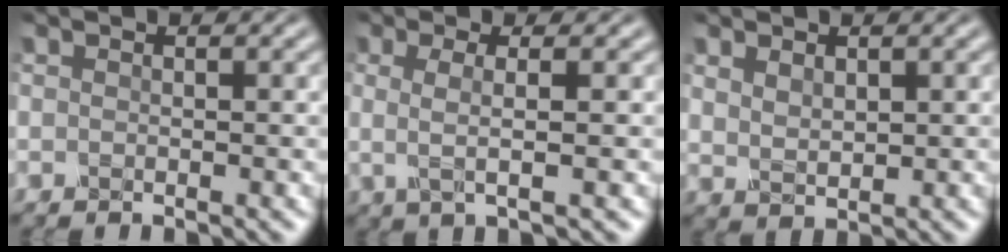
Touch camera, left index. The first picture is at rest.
{"total": 2.7, "force": [0.2, 0.7, 2.6], "torque": [-0.051, -0.004, 0.001]}
{"total": 1.9, "force": [1.0, 1.1, 1.2], "torque": [-0.029, -0.005, 0.027]}